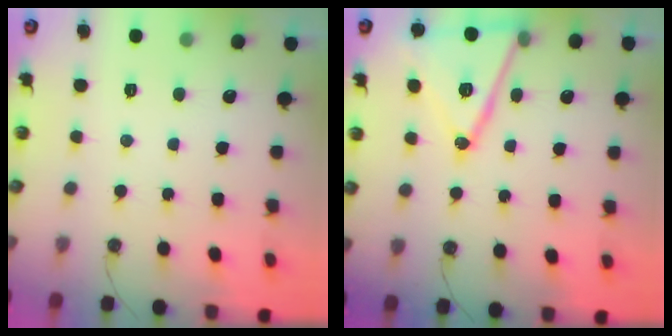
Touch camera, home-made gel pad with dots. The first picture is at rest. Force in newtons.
{"total": 17.0, "press": 16.7, "slide": 3.4}